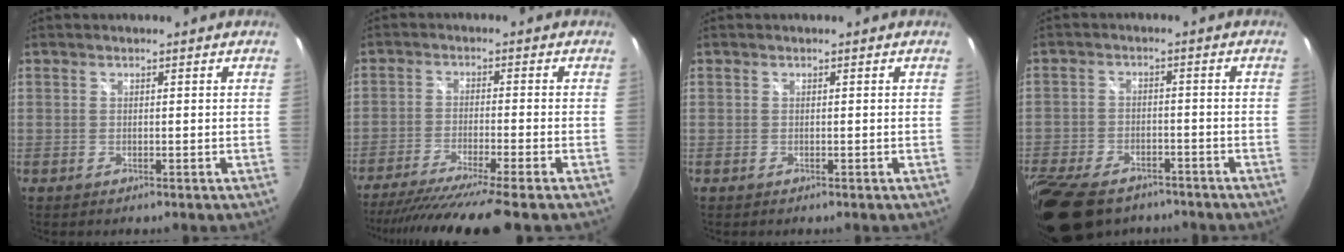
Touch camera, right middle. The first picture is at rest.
{"total": 13.8, "force": [-11.8, -1.6, 7.1], "torque": [-0.137, -0.037, -0.191]}
{"total": 0.0}
{"total": 17.6, "force": [-12.4, 9.2, 8.3], "torque": [-0.218, -0.025, -0.208]}